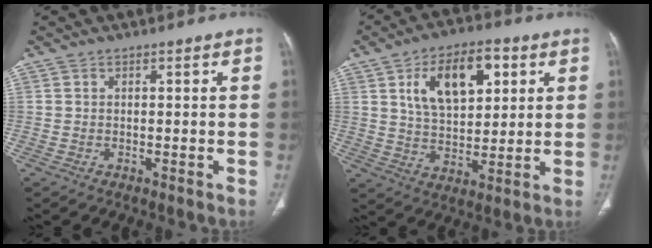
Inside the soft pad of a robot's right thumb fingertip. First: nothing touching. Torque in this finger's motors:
{"motor_torque": [0.35, 0.45, 0.31, 0.31, 0.30]}